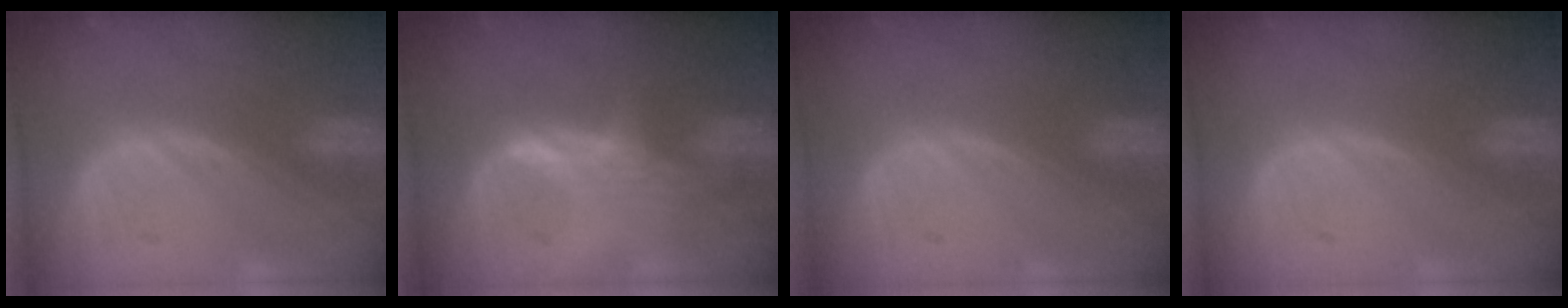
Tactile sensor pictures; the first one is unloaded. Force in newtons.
{"total": 2.3, "press": 2.3, "slide": 0.4}
{"total": 0.0}
{"total": 0.0}